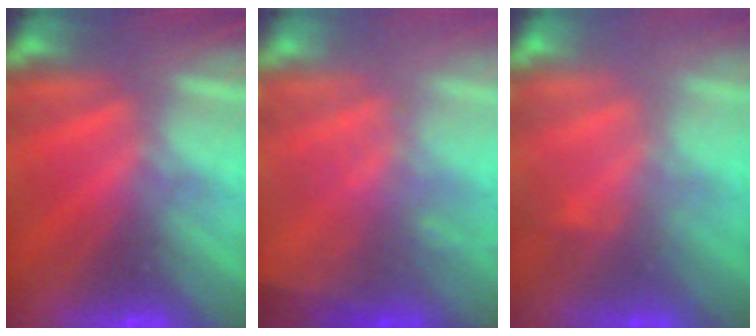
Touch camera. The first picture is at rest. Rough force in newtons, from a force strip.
{"total": 2.6}
{"total": 2.6}